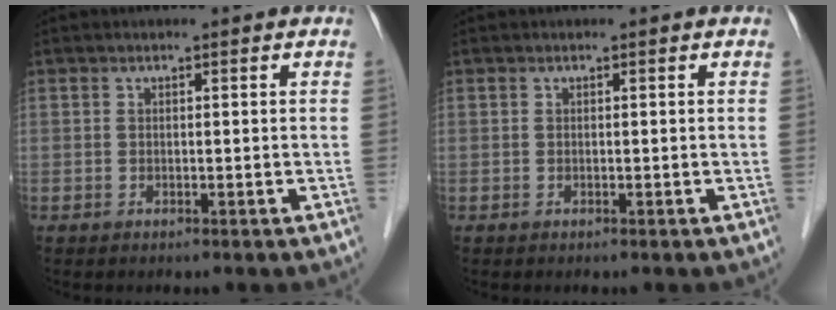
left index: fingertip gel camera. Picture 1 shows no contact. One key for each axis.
{"total": 0.0}